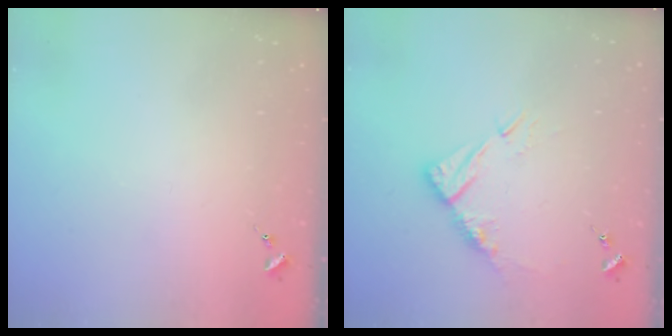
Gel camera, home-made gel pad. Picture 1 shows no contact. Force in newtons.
{"total": 10.2, "press": 10.1, "slide": 0.9}